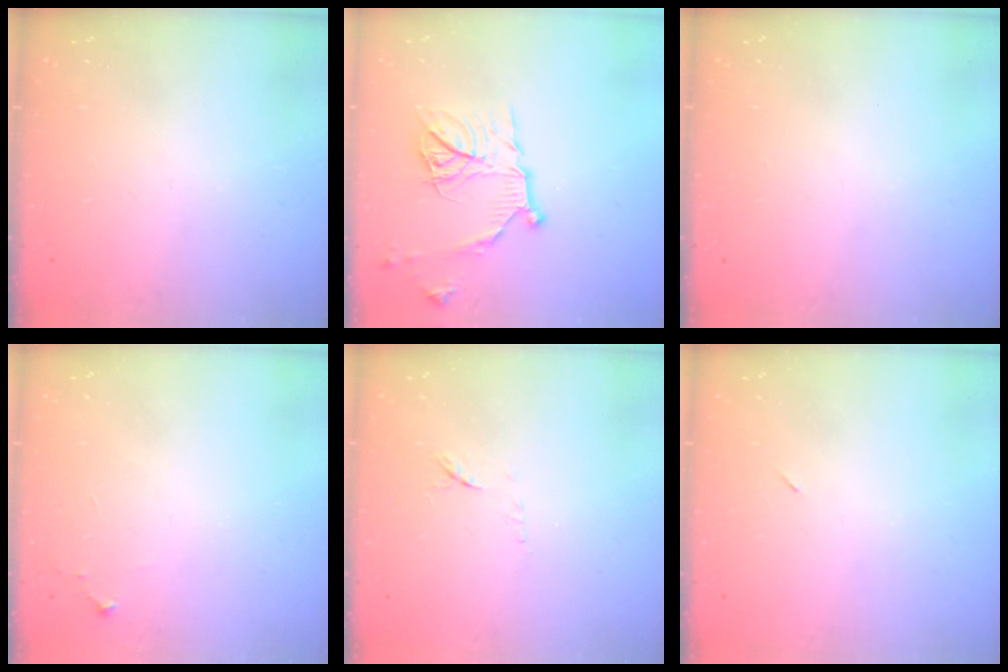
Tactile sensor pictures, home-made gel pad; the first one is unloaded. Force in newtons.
{"total": 14.7, "press": 14.7, "slide": 0.2}
{"total": 0.0}
{"total": 4.9, "press": 4.9, "slide": 0.7}
{"total": 8.0, "press": 7.9, "slide": 0.9}
{"total": 2.2, "press": 1.8, "slide": 1.2}